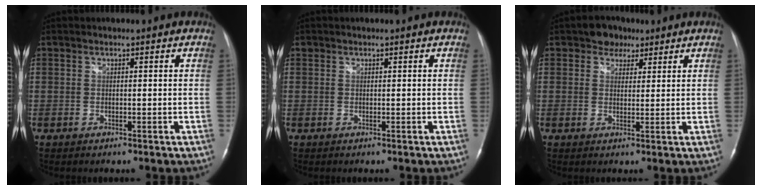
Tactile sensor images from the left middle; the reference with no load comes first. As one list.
[{"total": 0.5, "force": [0.4, 0.4, 0.0], "torque": [-0.001, 0.008, 0.007]}, {"total": 3.8, "force": [2.5, 2.7, 0.9], "torque": [-0.016, 0.008, 0.038]}]